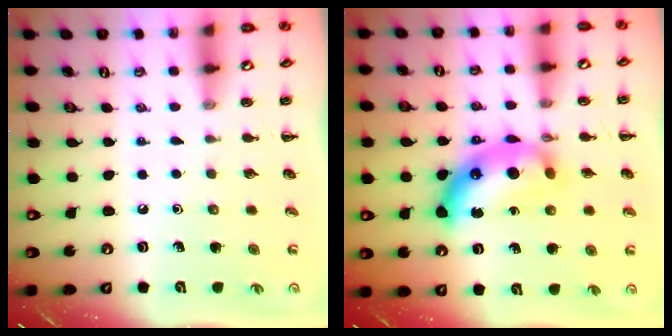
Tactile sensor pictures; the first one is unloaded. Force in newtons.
{"total": 15.6, "press": 15.6, "slide": 0.5}